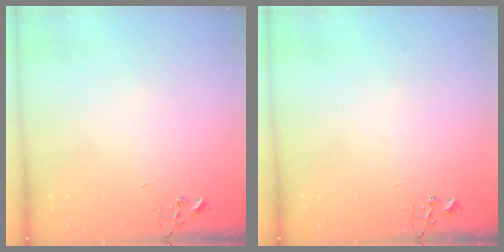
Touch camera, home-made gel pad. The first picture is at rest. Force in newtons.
{"total": 0.0}